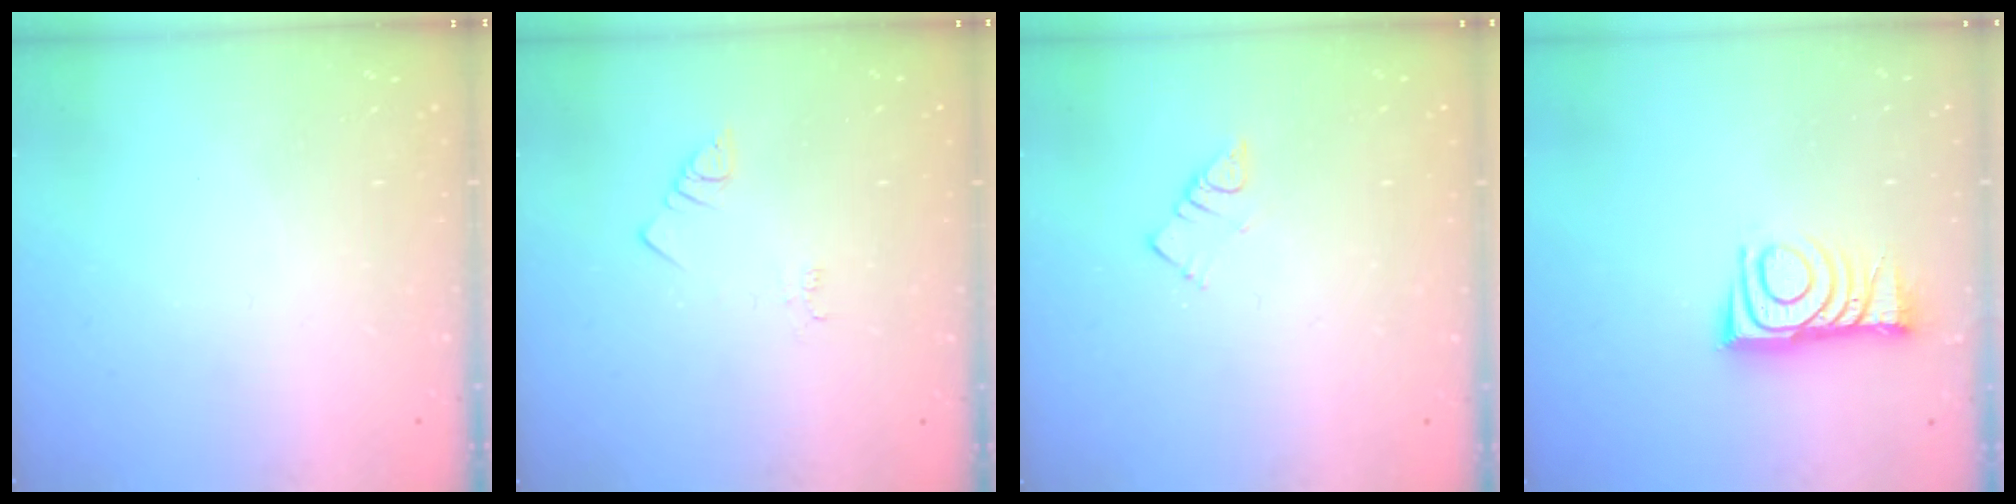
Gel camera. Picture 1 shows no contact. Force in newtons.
{"total": 1.4, "press": 1.4, "slide": 0.3}
{"total": 3.2, "press": 3.1, "slide": 0.5}
{"total": 9.9, "press": 9.9, "slide": 0.8}